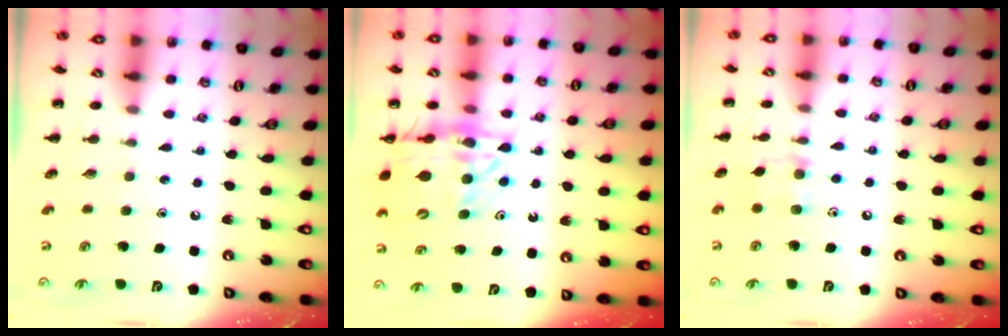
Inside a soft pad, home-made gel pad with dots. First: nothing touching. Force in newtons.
{"total": 18.3, "press": 17.9, "slide": 3.8}
{"total": 6.0, "press": 6.0, "slide": 0.5}